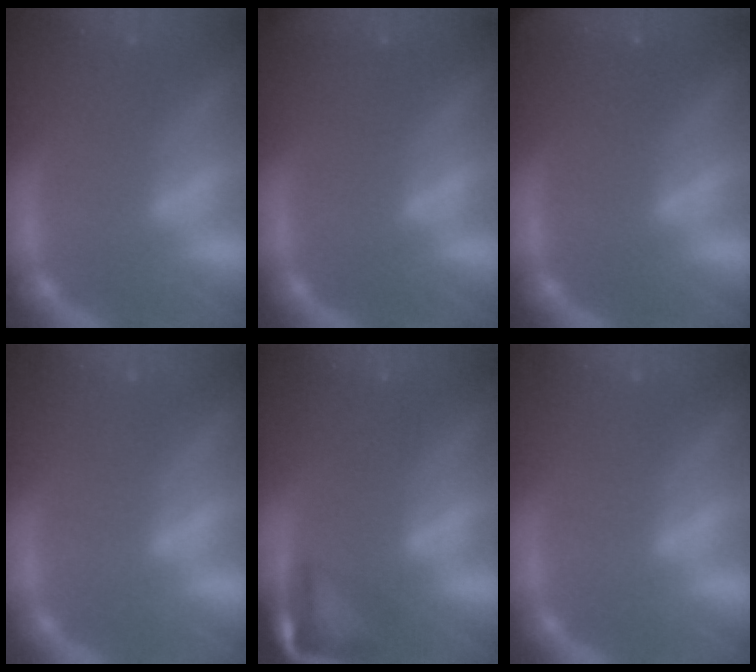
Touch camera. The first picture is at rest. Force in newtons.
{"total": 0.9}
{"total": 4.0}
{"total": 0.0}
{"total": 5.0}
{"total": 0.0}